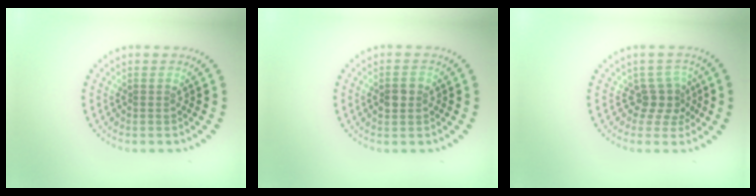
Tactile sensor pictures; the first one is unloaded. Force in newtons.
{"total": 2.2, "press": 2.2, "slide": 0.1}
{"total": 2.5, "press": 1.8, "slide": 1.7}